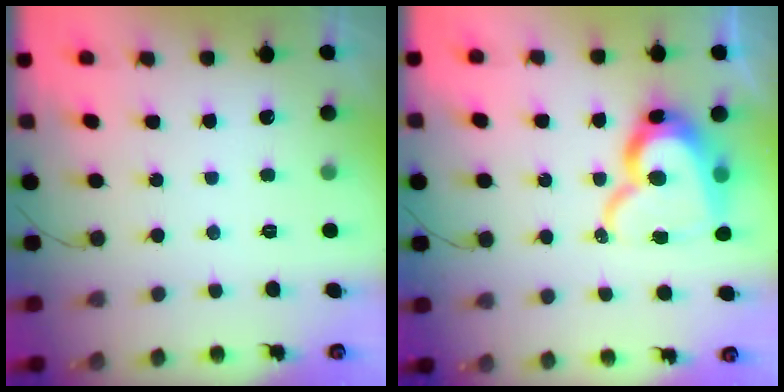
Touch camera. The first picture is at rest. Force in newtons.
{"total": 16.1, "press": 16.1, "slide": 1.6}